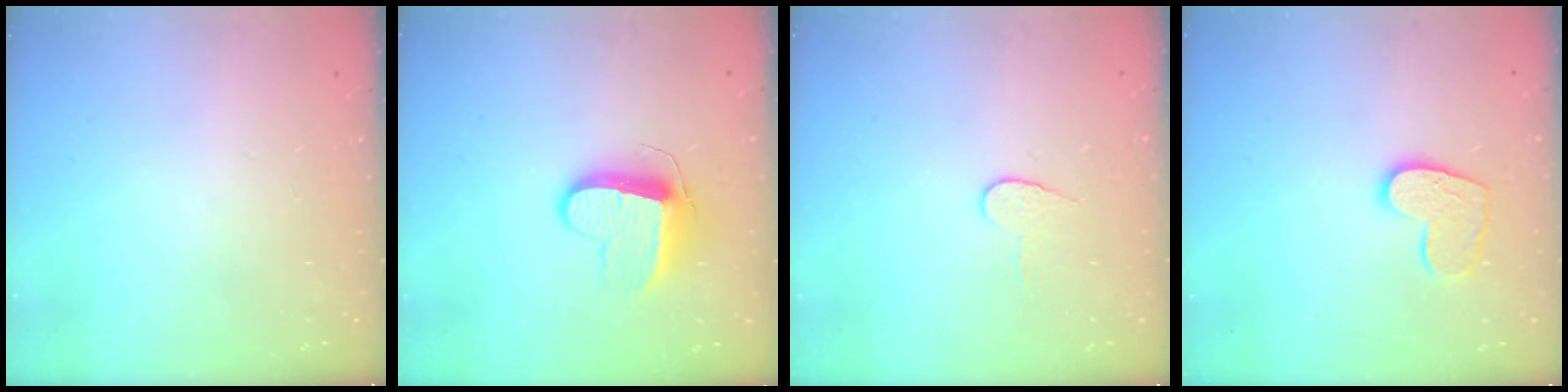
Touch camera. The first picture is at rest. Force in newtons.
{"total": 10.5, "press": 10.5, "slide": 0.4}
{"total": 6.0, "press": 6.0, "slide": 0.5}
{"total": 11.3, "press": 11.2, "slide": 0.7}